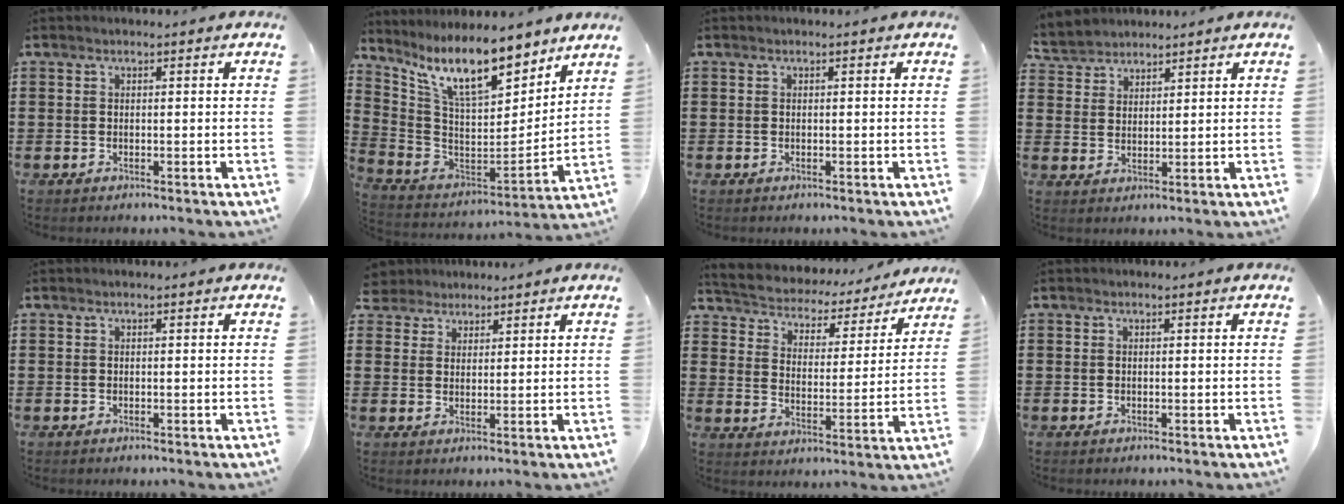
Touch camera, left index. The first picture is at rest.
{"total": 12.8, "force": [9.6, 3.2, 7.7], "torque": [-0.174, -0.045, 0.171]}
{"total": 0.0}
{"total": 3.1, "force": [2.9, 1.1, -0.6], "torque": [-0.002, -0.003, 0.055]}
{"total": 0.0}
{"total": 3.1, "force": [2.5, 1.7, -0.2], "torque": [-0.011, 0.005, 0.048]}
{"total": 3.7, "force": [3.6, 0.7, -0.2], "torque": [-0.022, -0.034, 0.054]}
{"total": 0.0}